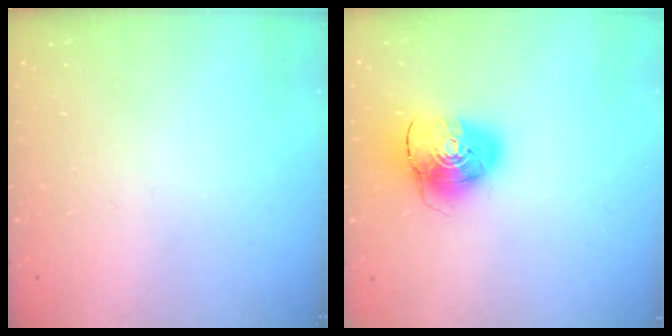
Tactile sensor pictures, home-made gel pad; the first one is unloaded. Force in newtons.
{"total": 10.4, "press": 10.3, "slide": 1.4}